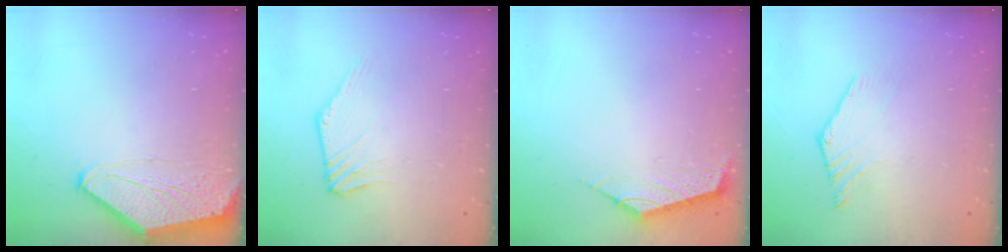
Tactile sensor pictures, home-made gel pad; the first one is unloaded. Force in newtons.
{"total": 1.7, "press": 1.7, "slide": 0.2}
{"total": 2.6, "press": 2.5, "slide": 0.6}
{"total": 2.1, "press": 2.1, "slide": 0.2}